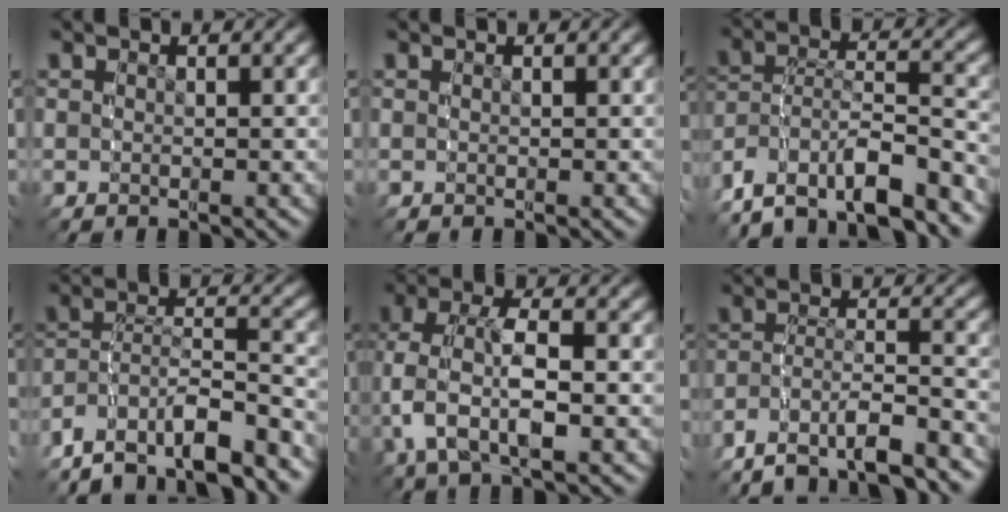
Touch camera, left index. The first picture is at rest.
{"total": 0.0}
{"total": 12.6, "force": [-9.0, 7.6, 4.5], "torque": [-0.096, -0.031, -0.143]}
{"total": 11.3, "force": [-8.7, 6.2, 3.9], "torque": [-0.072, -0.024, -0.138]}
{"total": 6.8, "force": [-0.5, 4.2, 5.3], "torque": [-0.130, -0.011, -0.004]}
{"total": 7.0, "force": [-5.8, 2.7, 2.7], "torque": [-0.050, -0.015, -0.091]}